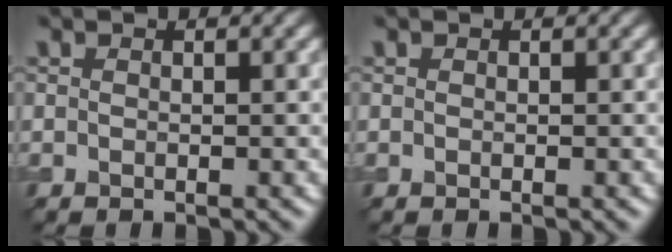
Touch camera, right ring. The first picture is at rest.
{"total": 0.0}